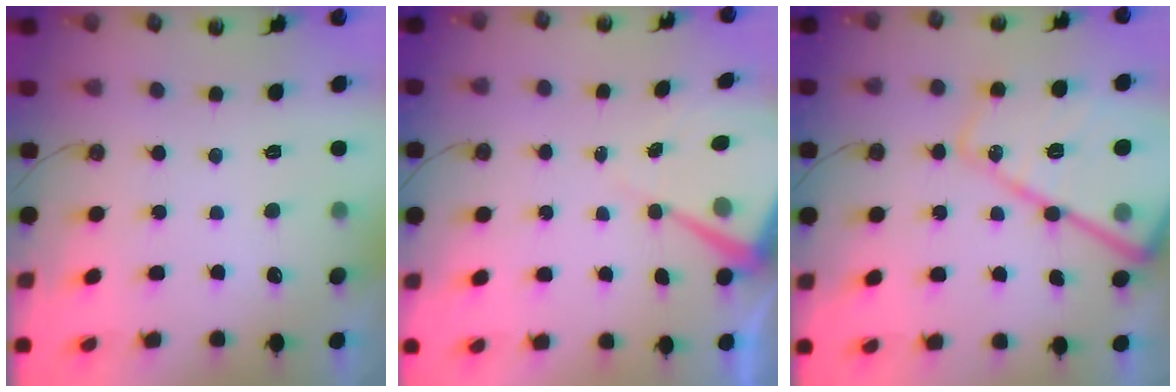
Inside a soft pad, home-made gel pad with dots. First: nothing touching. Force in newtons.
{"total": 7.8, "press": 7.8, "slide": 0.7}
{"total": 24.3, "press": 24.2, "slide": 2.5}